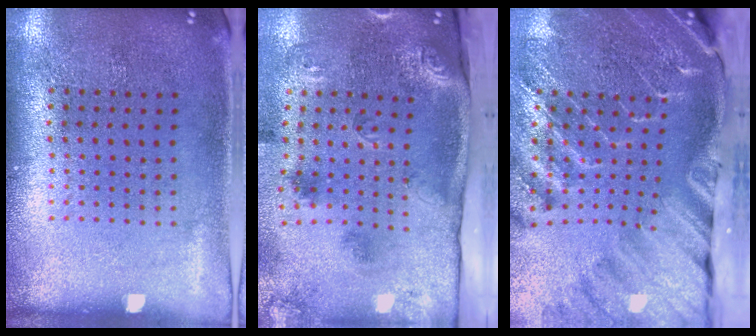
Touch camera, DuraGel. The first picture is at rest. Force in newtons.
{"total": 3.5, "press": 2.2, "slide": 2.7}
{"total": 4.0, "press": 3.2, "slide": 2.4}